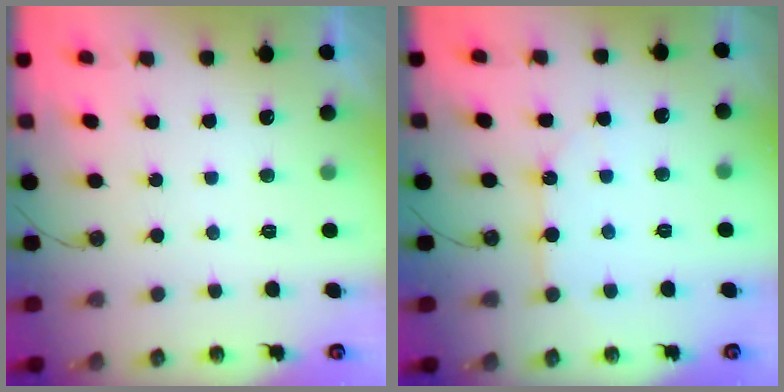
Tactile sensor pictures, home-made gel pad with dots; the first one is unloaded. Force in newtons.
{"total": 8.0, "press": 8.0, "slide": 0.7}